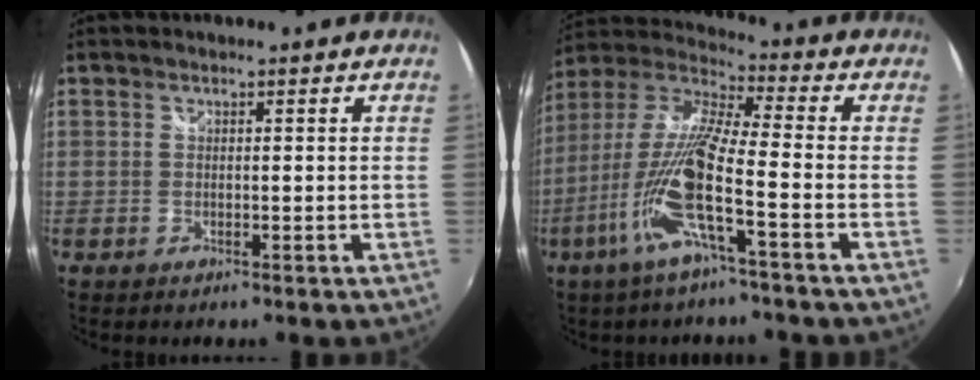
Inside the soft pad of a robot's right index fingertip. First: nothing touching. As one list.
[{"total": 15.3, "force": [-6.1, 0.9, 14.0], "torque": [-0.283, -0.017, -0.125]}]